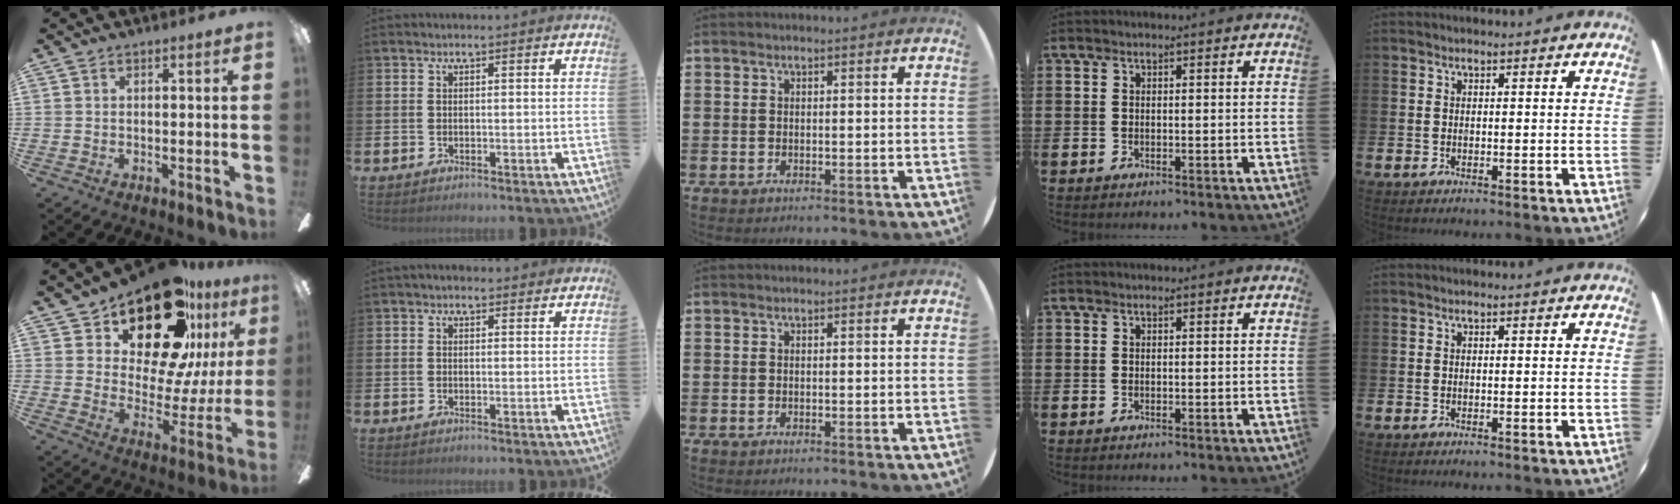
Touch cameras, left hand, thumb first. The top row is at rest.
{"thumb": {"total": 23.7, "force": [16.8, 10.1, 13.4], "torque": [-0.207, -0.107, 0.291]}, "index": {"total": 1.0, "force": [0.8, 0.5, 0.3], "torque": [0.002, 0.005, 0.011]}}